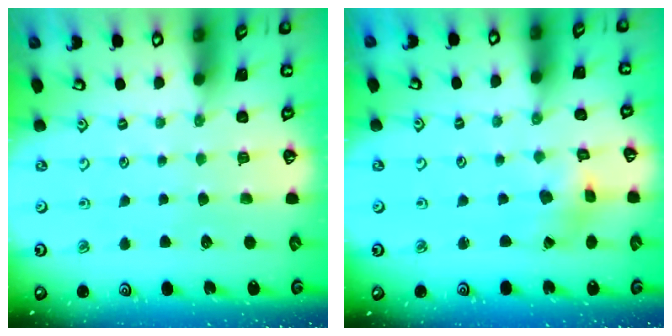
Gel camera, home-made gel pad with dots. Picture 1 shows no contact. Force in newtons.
{"total": 3.1, "press": 3.0, "slide": 0.8}